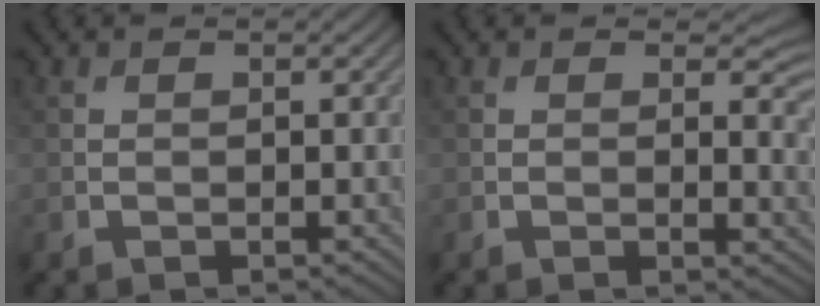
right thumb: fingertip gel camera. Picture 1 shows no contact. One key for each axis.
{"total": 3.3, "fx": 0.9, "fy": 1.5, "fz": 2.8, "tx": -0.036, "ty": -0.007, "tz": 0.012}